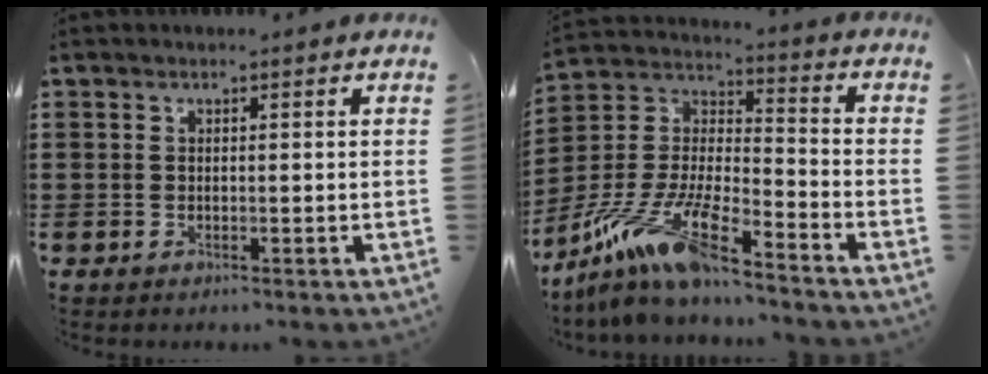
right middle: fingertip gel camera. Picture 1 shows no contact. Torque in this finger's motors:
{"motor_torque": [2.14, 0.00, 0.40, 0.21]}